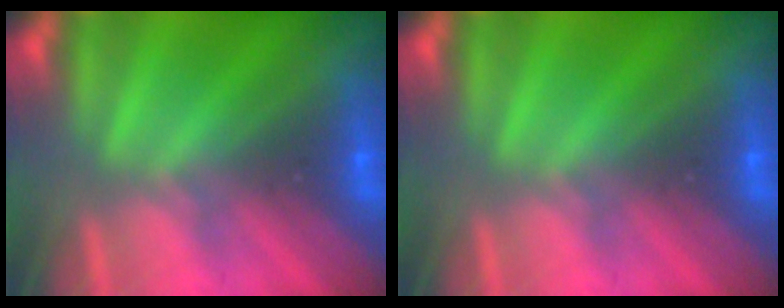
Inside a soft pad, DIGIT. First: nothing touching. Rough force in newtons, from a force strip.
{"total": 0.0}